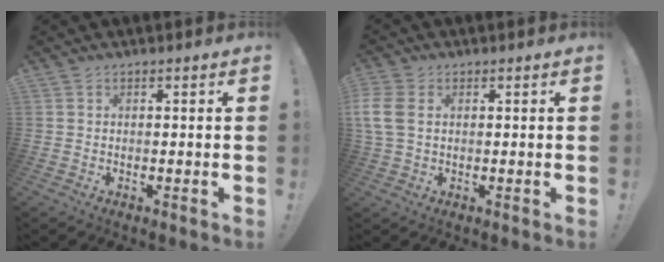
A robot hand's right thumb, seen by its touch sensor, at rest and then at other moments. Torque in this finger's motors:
{"motor_torque": [0.92, 0.83, 0.60, 0.08, 0.22]}